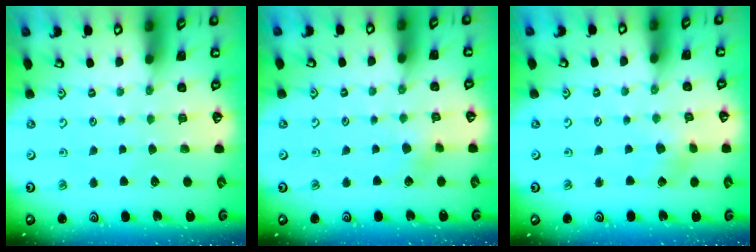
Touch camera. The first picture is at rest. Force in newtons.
{"total": 3.0, "press": 3.0, "slide": 0.3}
{"total": 2.8, "press": 2.8, "slide": 0.5}